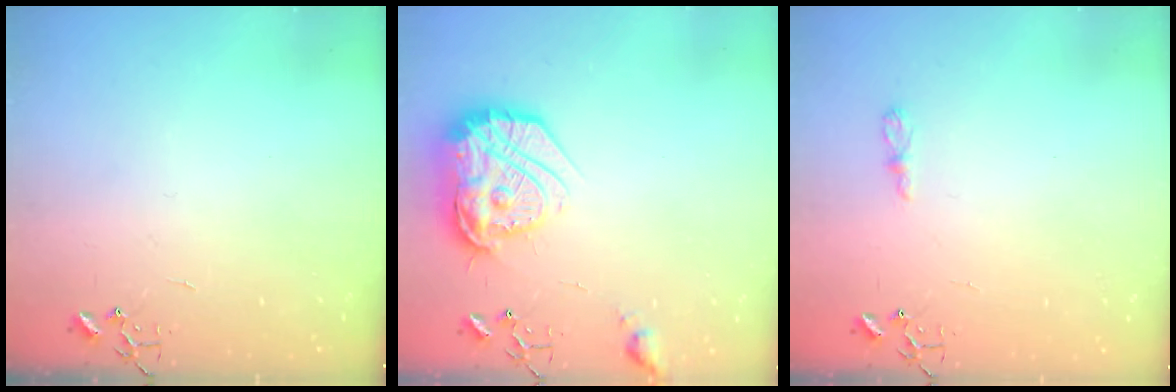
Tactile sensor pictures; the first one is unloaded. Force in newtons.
{"total": 21.6, "press": 21.5, "slide": 1.7}
{"total": 4.5, "press": 4.5, "slide": 0.5}